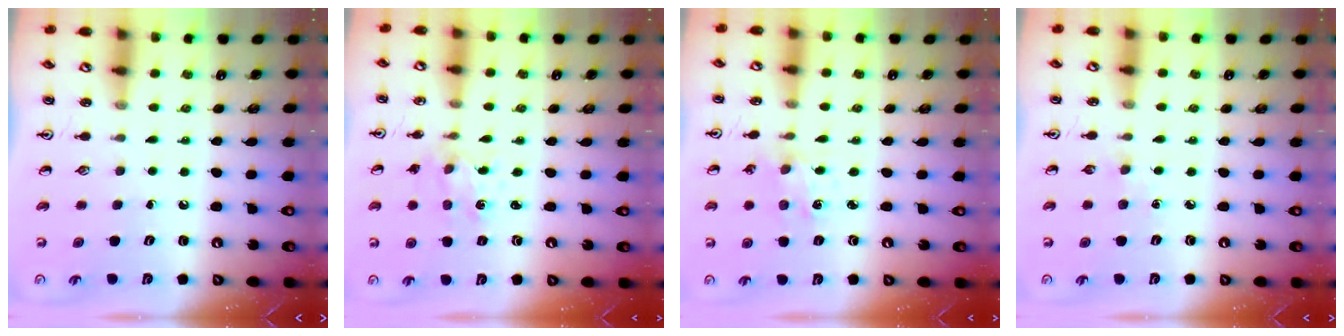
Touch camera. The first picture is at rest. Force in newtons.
{"total": 1.5, "press": 1.4, "slide": 0.3}
{"total": 0.0}
{"total": 2.9, "press": 2.9, "slide": 0.4}